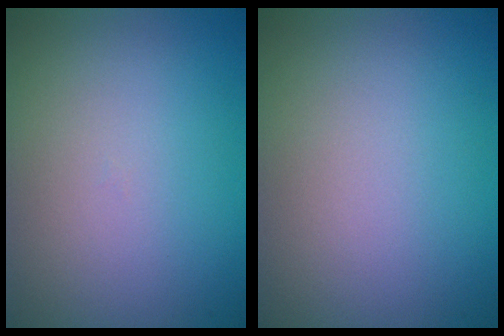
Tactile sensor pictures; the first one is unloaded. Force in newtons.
{"total": 0.0}